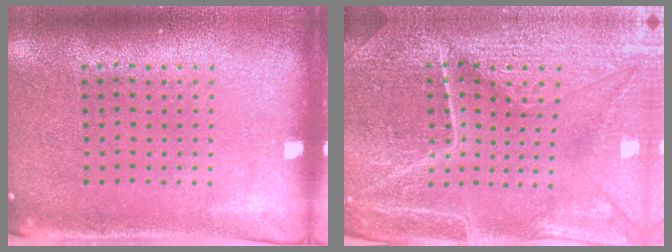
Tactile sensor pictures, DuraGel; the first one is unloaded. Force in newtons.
{"total": 5.2, "press": 4.9, "slide": 1.8}